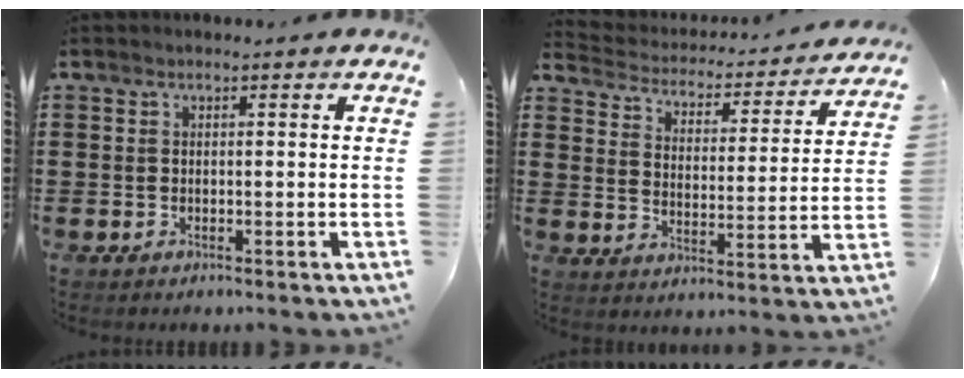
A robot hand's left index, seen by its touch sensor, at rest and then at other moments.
{"total": 2.8, "force": [2.8, 0.5, 0.1], "torque": [-0.025, -0.027, 0.037]}